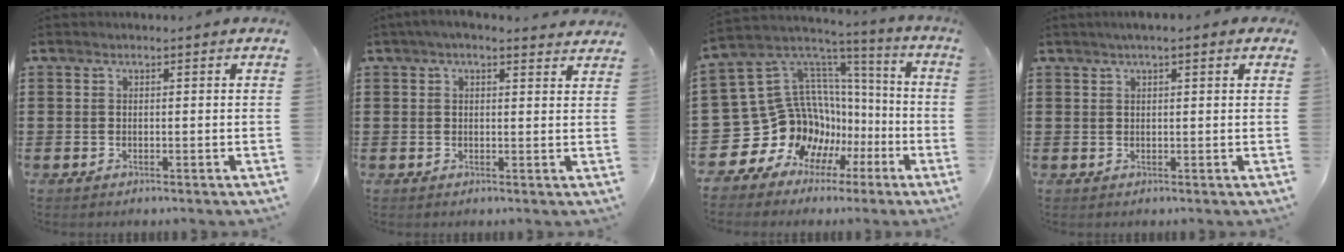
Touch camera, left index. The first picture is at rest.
{"total": 2.2, "force": [1.6, 0.6, 1.3], "torque": [-0.029, 0.004, 0.030]}
{"total": 16.2, "force": [-4.4, 14.4, 6.1], "torque": [-0.166, -0.044, -0.022]}
{"total": 1.7, "force": [1.0, 0.3, 1.4], "torque": [-0.029, 0.003, 0.016]}